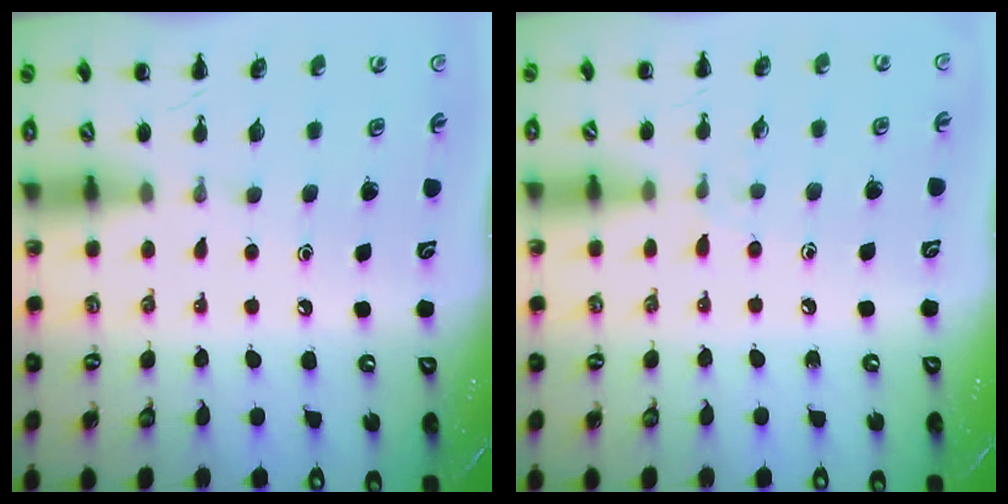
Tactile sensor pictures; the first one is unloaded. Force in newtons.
{"total": 5.4, "press": 4.9, "slide": 2.3}